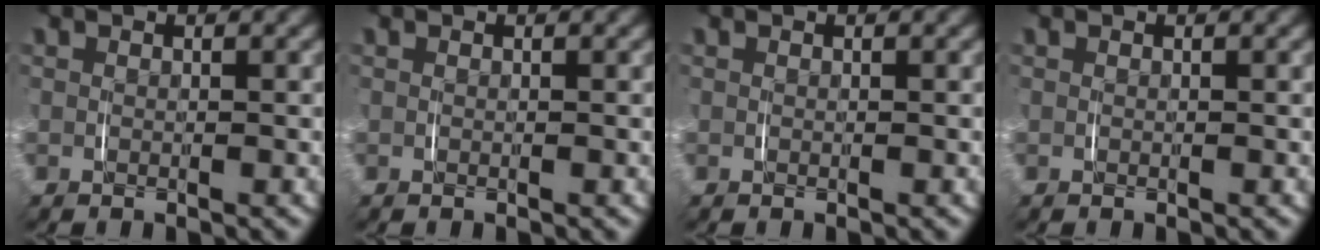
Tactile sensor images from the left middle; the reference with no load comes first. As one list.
[{"total": 0.0}, {"total": 0.0}, {"total": 0.0}]